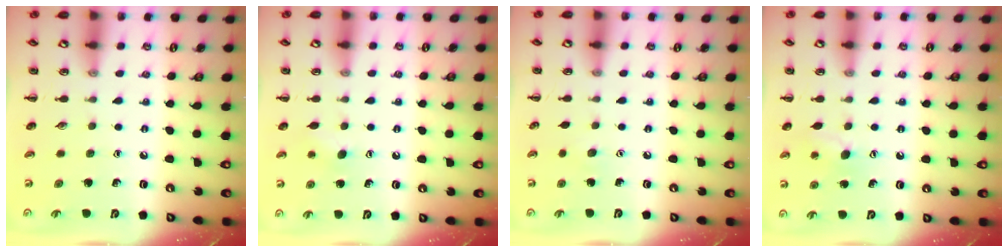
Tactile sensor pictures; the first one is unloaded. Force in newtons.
{"total": 5.1, "press": 4.9, "slide": 1.3}
{"total": 3.4, "press": 3.3, "slide": 0.8}
{"total": 7.6, "press": 7.4, "slide": 1.5}